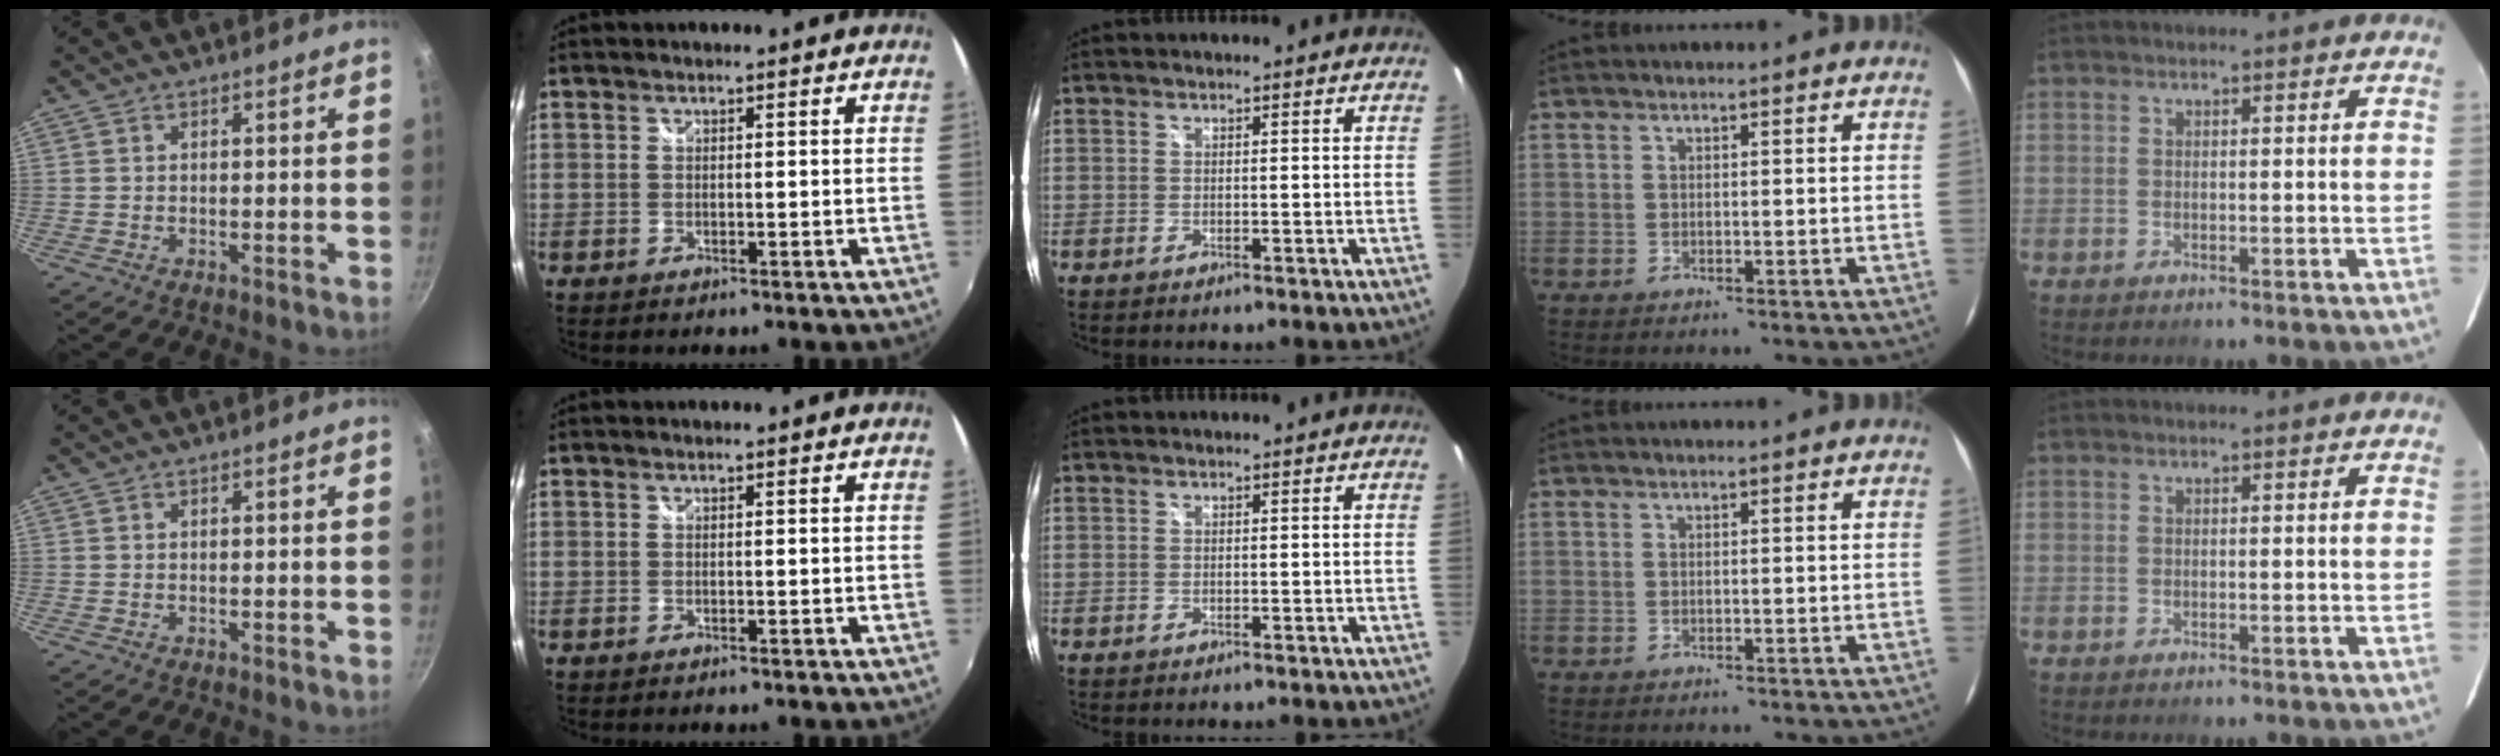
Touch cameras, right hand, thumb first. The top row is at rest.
{}